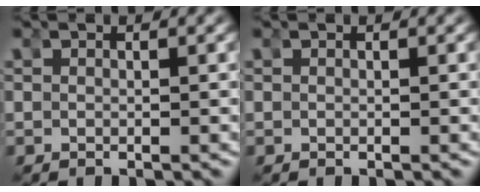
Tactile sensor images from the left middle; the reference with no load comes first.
{"total": 0.0}